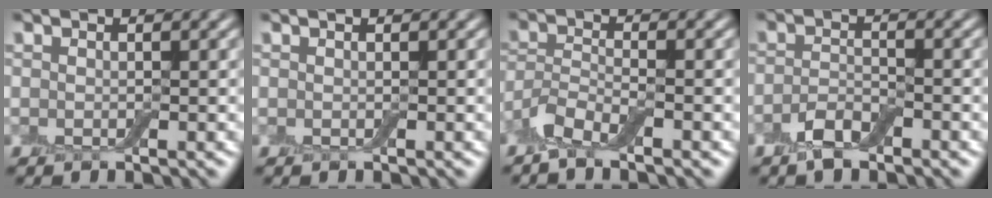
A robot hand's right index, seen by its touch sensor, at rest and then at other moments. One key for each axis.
{"total": 0.0}
{"total": 3.1, "fx": -2.4, "fy": 0.8, "fz": 1.8, "tx": -0.039, "ty": -0.001, "tz": -0.059}
{"total": 2.6, "fx": -1.7, "fy": 1.0, "fz": 1.6, "tx": -0.034, "ty": 0.002, "tz": -0.037}